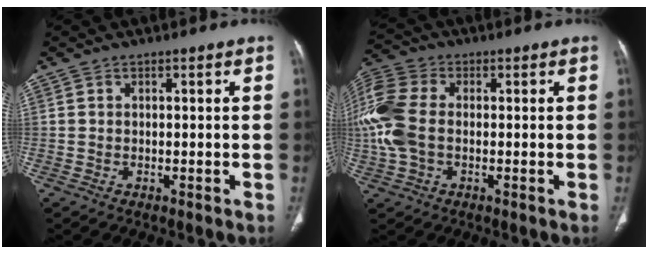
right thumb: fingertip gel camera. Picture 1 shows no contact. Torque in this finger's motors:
{"motor_torque": [2.03, 2.03, 1.30, -0.10, 0.20]}